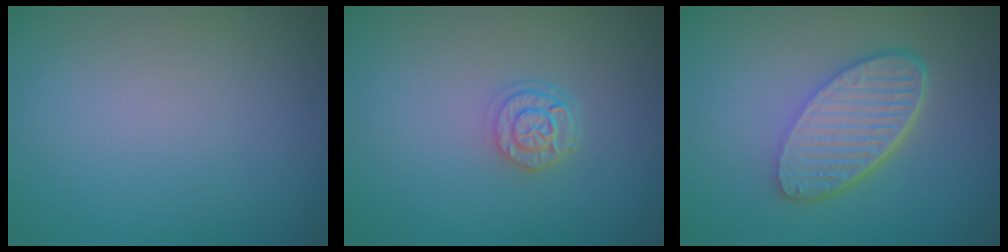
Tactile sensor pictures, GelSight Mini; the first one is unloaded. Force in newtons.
{"total": 2.4, "press": 1.9, "slide": 1.5}
{"total": 6.0, "press": 4.4, "slide": 4.1}